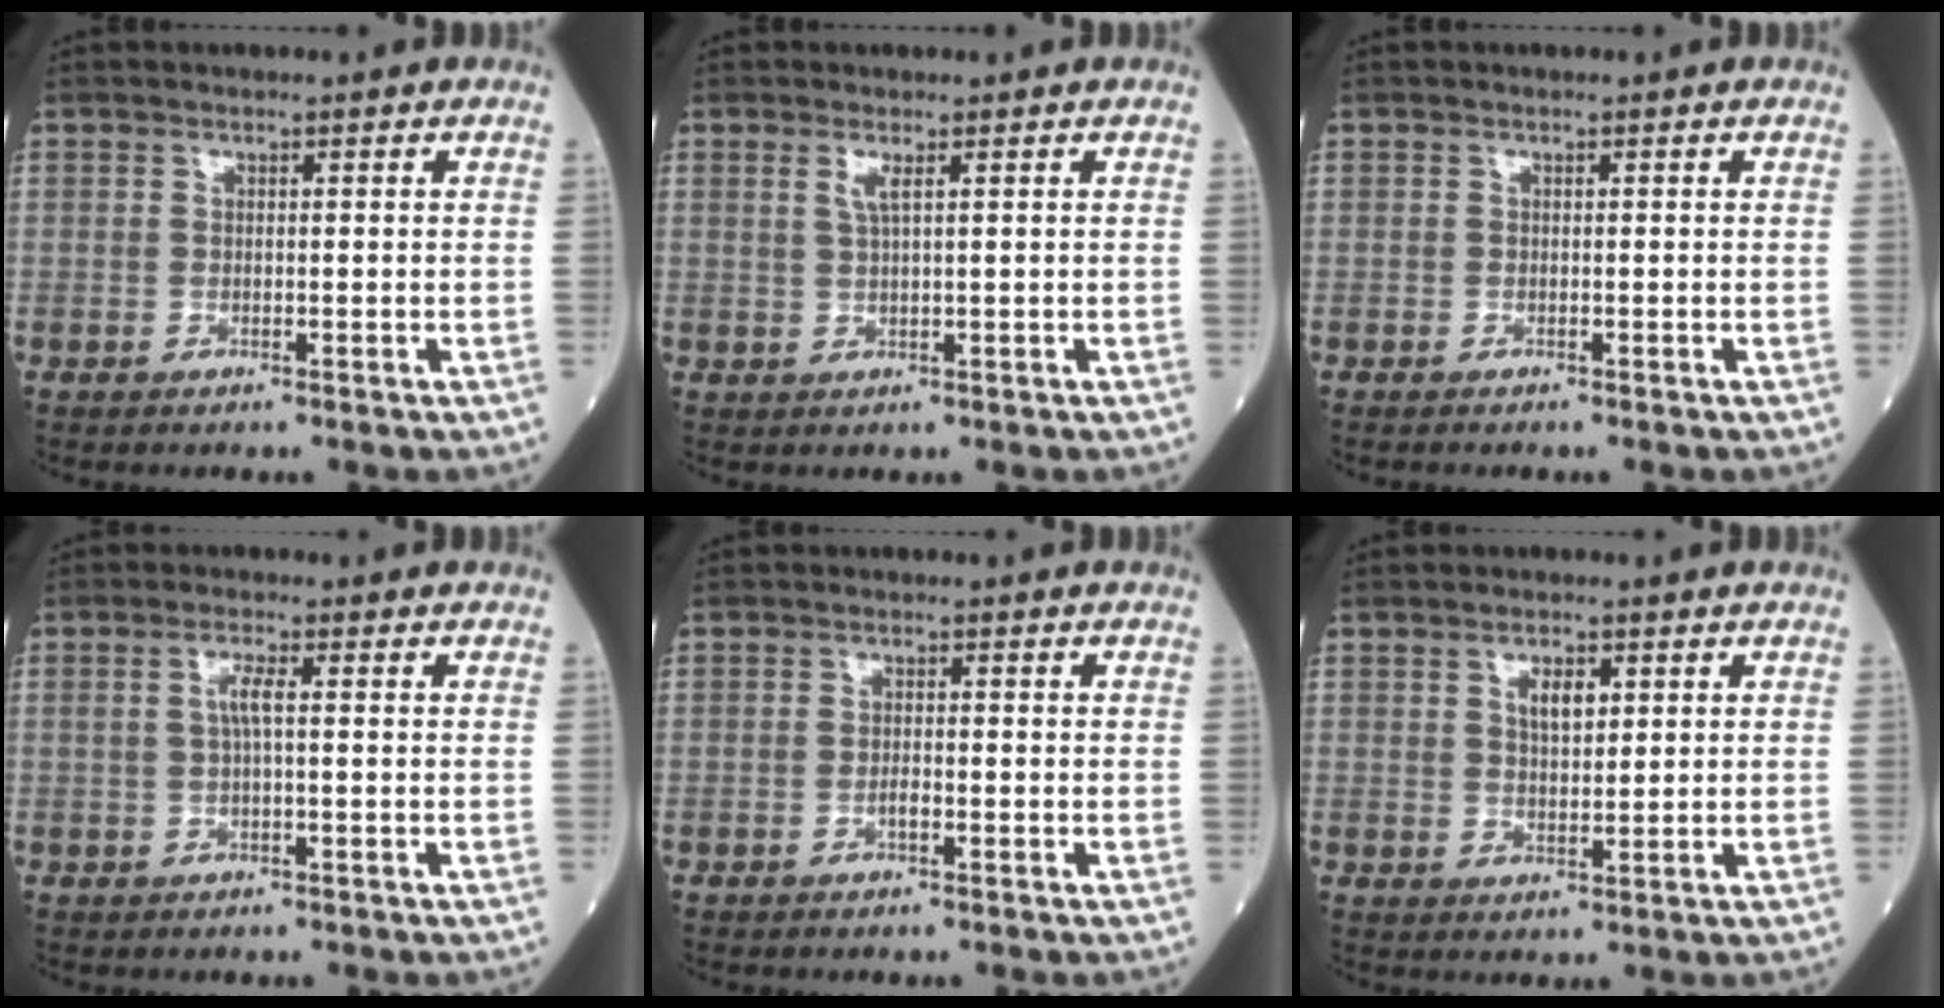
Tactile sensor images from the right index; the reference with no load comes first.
{"total": 1.8, "force": [0.8, 0.0, 1.7], "torque": [-0.040, -0.001, 0.017]}
{"total": 0.0}
{"total": 2.5, "force": [0.3, 0.3, 2.5], "torque": [-0.052, 0.004, 0.006]}
{"total": 1.1, "force": [-0.5, 0.3, 0.9], "torque": [-0.017, 0.002, -0.010]}
{"total": 3.3, "force": [1.3, 1.4, 2.7], "torque": [-0.047, 0.001, 0.023]}